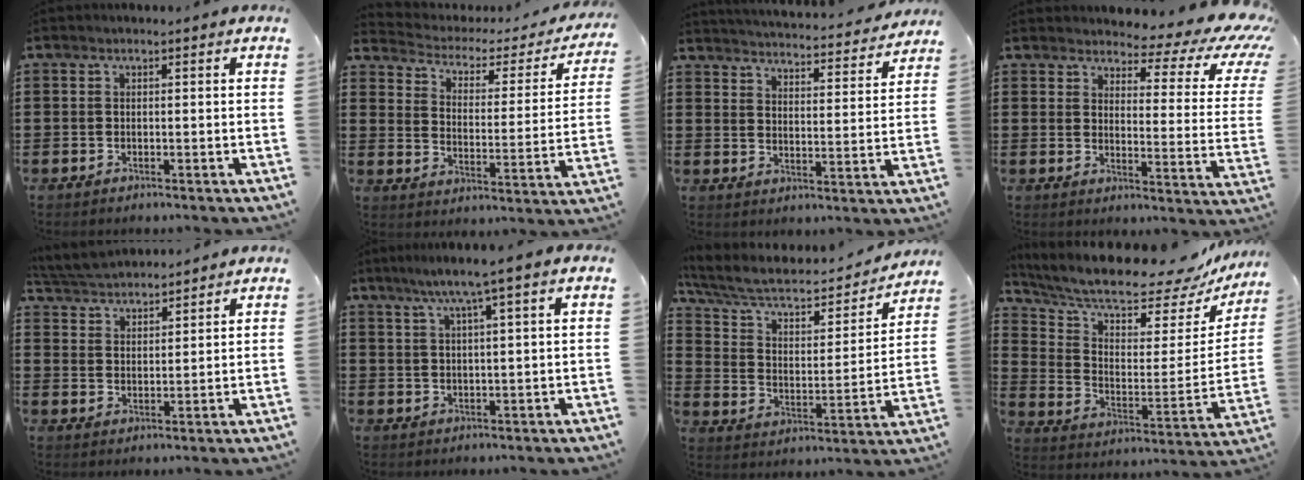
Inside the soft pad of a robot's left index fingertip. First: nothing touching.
{"total": 2.3, "force": [1.7, 1.3, 0.9], "torque": [-0.034, -0.018, 0.019]}
{"total": 3.6, "force": [3.6, -0.5, 0.2], "torque": [-0.025, -0.037, 0.055]}
{"total": 5.0, "force": [3.9, 1.2, 2.9], "torque": [-0.053, -0.037, 0.060]}
{"total": 4.6, "force": [4.6, 0.4, 0.4], "torque": [-0.025, -0.016, 0.085]}
{"total": 5.0, "force": [3.0, -0.5, 4.0], "torque": [-0.085, -0.002, 0.048]}
{"total": 7.5, "force": [6.0, 2.5, 3.7], "torque": [-0.098, -0.037, 0.098]}
{"total": 9.5, "force": [8.5, 1.5, 3.8], "torque": [-0.099, -0.072, 0.142]}